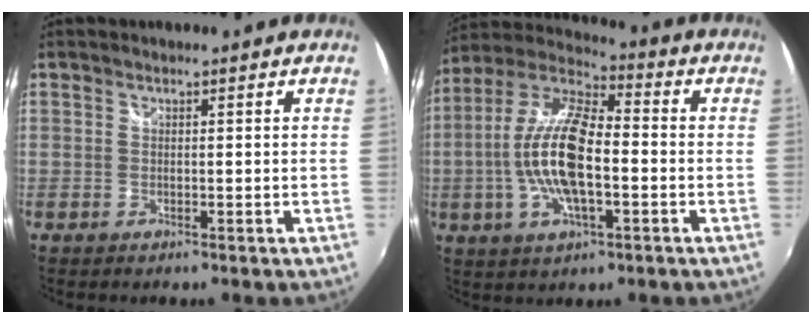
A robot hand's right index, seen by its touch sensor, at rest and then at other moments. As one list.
[{"total": 15.7, "force": [-2.5, 5.7, 14.4], "torque": [-0.288, 0.004, -0.053]}]